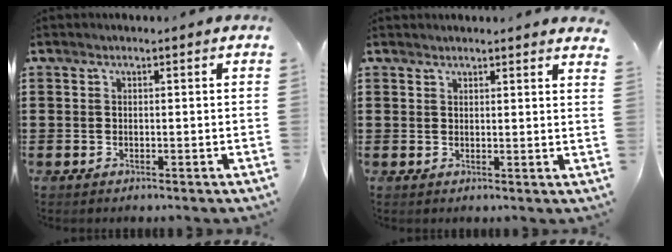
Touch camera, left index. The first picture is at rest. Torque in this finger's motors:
{"motor_torque": [0.24, -0.38, 0.04, 0.01]}